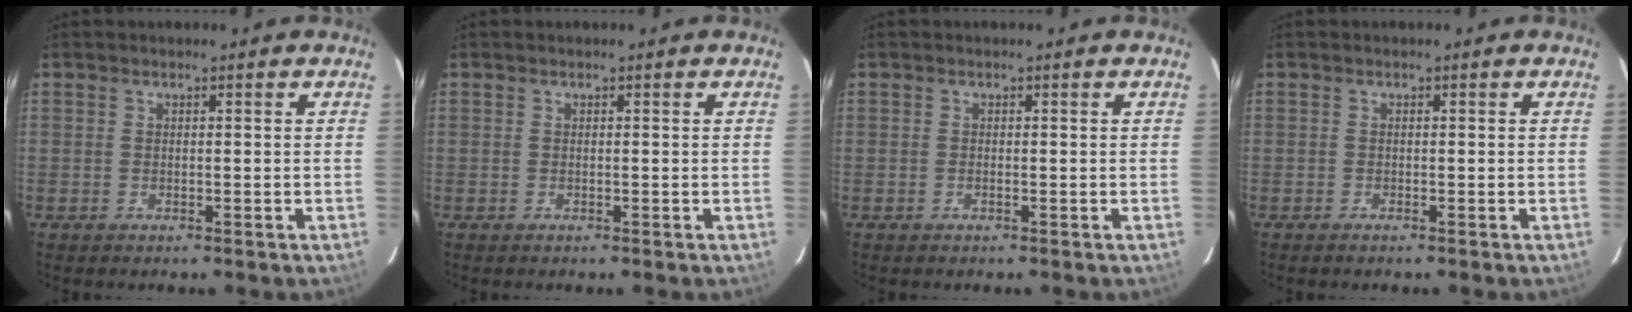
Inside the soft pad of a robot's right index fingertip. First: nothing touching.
{"total": 0.0}
{"total": 0.0}
{"total": 0.5, "force": [-0.4, 0.0, 0.3], "torque": [-0.009, -0.001, -0.007]}